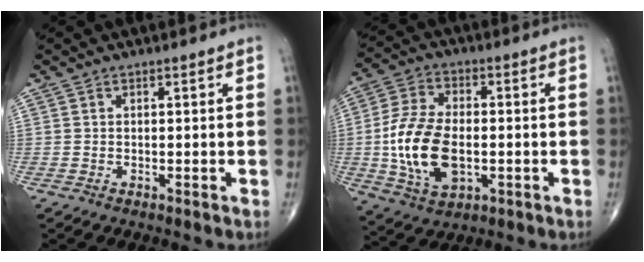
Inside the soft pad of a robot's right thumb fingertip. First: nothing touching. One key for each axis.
{"total": 15.1, "fx": -1.8, "fy": 8.8, "fz": 12.1, "tx": -0.234, "ty": 0.004, "tz": -0.029}